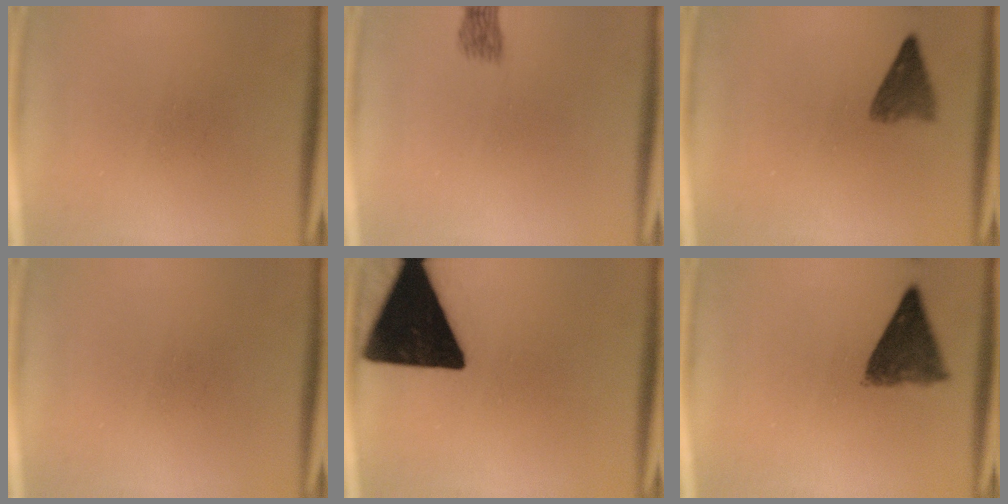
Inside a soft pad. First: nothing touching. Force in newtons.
{"total": 2.1}
{"total": 3.8}
{"total": 0.0}
{"total": 19.9}
{"total": 7.7}